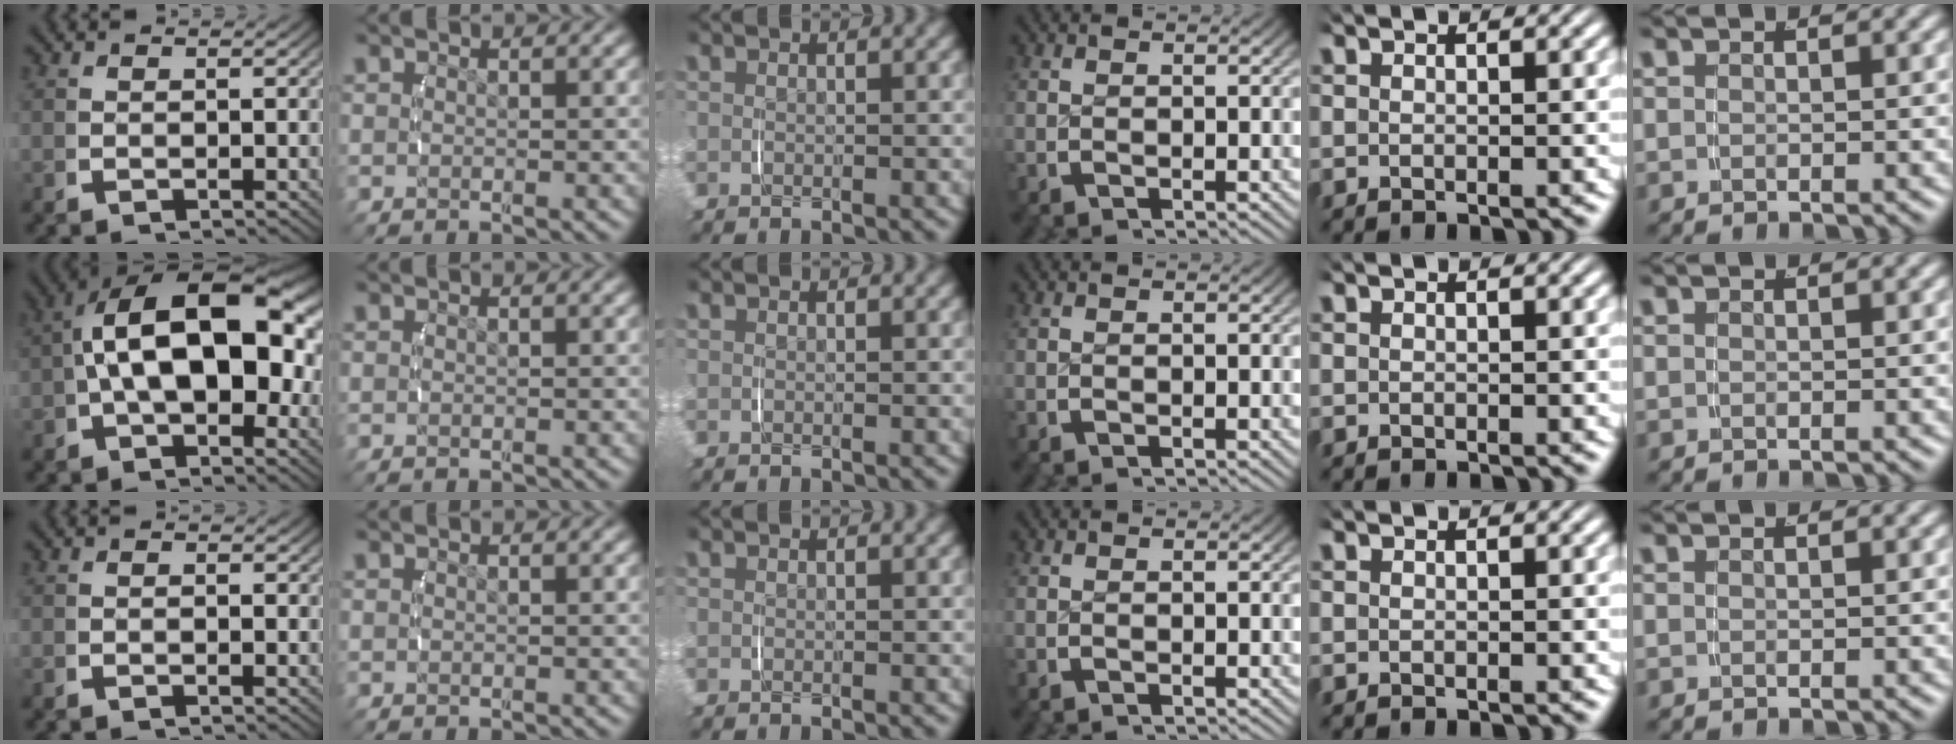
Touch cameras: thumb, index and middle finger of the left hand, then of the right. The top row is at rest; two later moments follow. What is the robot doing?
{"motion": "lift_and_place", "object": "camera"}